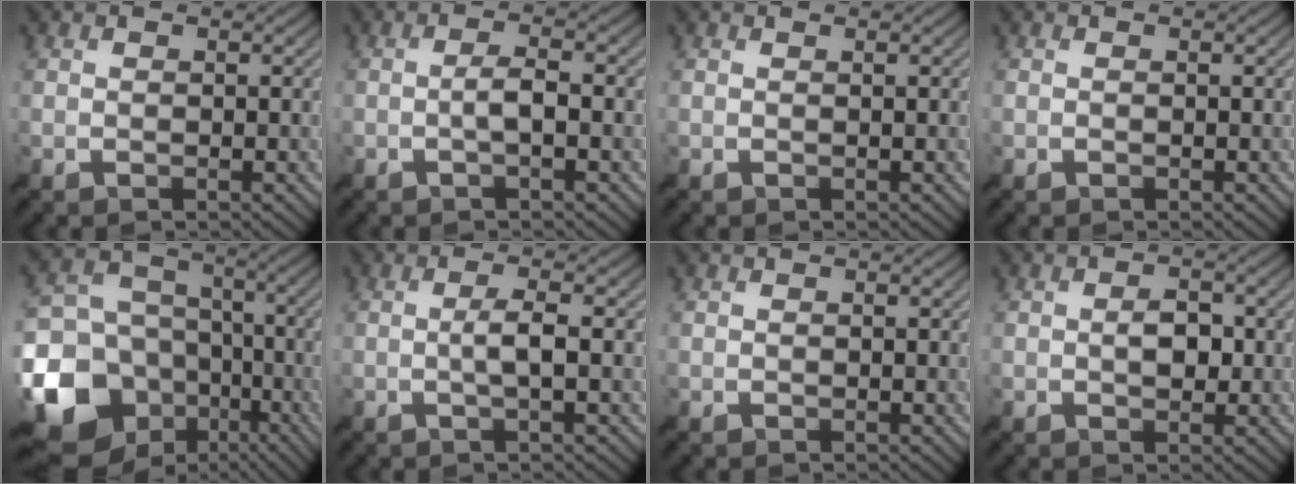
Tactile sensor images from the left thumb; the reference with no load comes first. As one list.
[{"total": 2.7, "force": [-0.7, 0.3, 2.5], "torque": [-0.051, 0.008, -0.021]}, {"total": 0.0}, {"total": 0.0}, {"total": 21.6, "force": [-8.4, 17.9, 8.8], "torque": [-0.237, -0.046, -0.150]}, {"total": 3.4, "force": [-0.3, 0.4, 3.3], "torque": [-0.060, 0.008, -0.017]}, {"total": 0.0}, {"total": 2.8, "force": [-0.1, 1.5, 2.3], "torque": [-0.039, 0.002, -0.005]}]